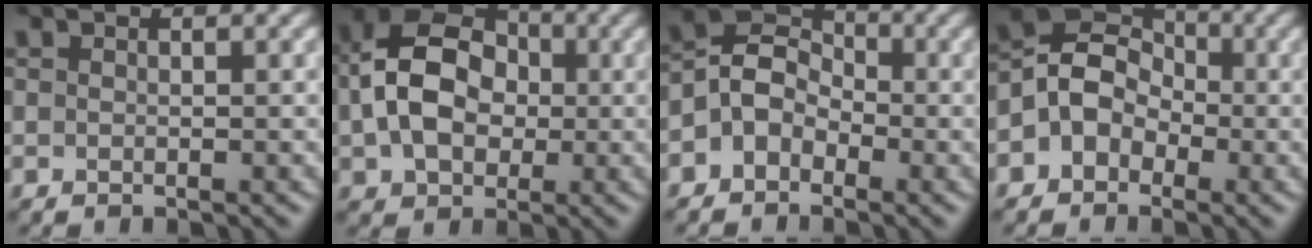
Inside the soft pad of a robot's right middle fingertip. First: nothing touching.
{"total": 8.9, "force": [0.3, 6.5, 6.1], "torque": [-0.130, 0.009, 0.003]}
{"total": 4.2, "force": [-1.3, 3.5, 2.1], "torque": [-0.028, 0.016, -0.038]}
{"total": 6.0, "force": [-0.7, 5.3, 2.7], "torque": [-0.026, 0.029, -0.043]}